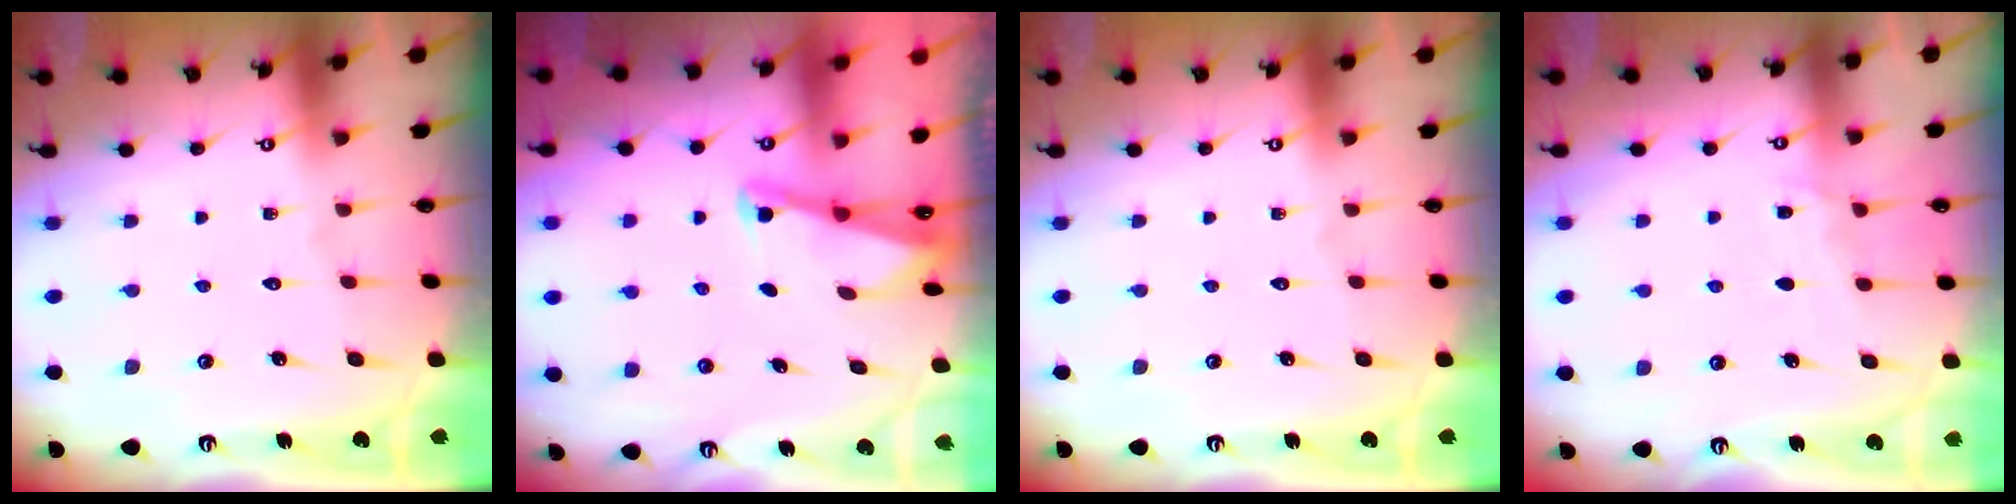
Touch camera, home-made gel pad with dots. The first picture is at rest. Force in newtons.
{"total": 2.0, "press": 2.0, "slide": 0.3}
{"total": 0.0}
{"total": 5.5, "press": 5.4, "slide": 0.6}